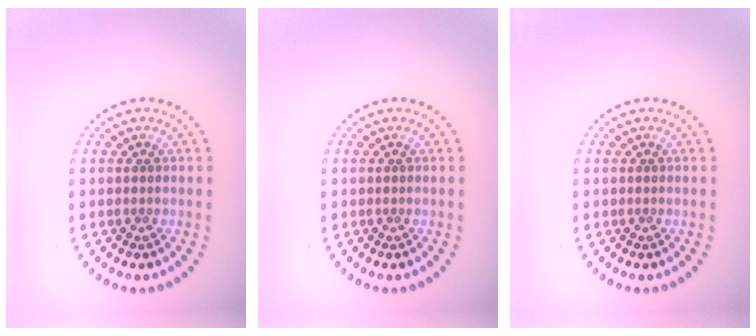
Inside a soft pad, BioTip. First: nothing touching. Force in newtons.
{"total": 0.0}
{"total": 0.0}